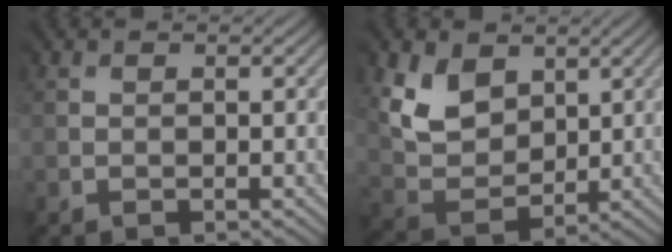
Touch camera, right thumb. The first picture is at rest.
{"total": 6.6, "force": [3.7, 4.7, 2.9], "torque": [-0.095, -0.009, 0.067]}